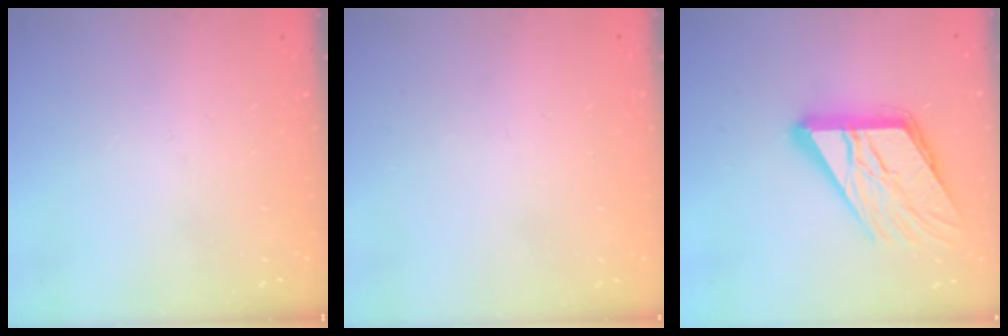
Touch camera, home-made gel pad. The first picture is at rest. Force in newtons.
{"total": 0.9, "press": 0.9, "slide": 0.0}
{"total": 17.8, "press": 17.7, "slide": 2.1}